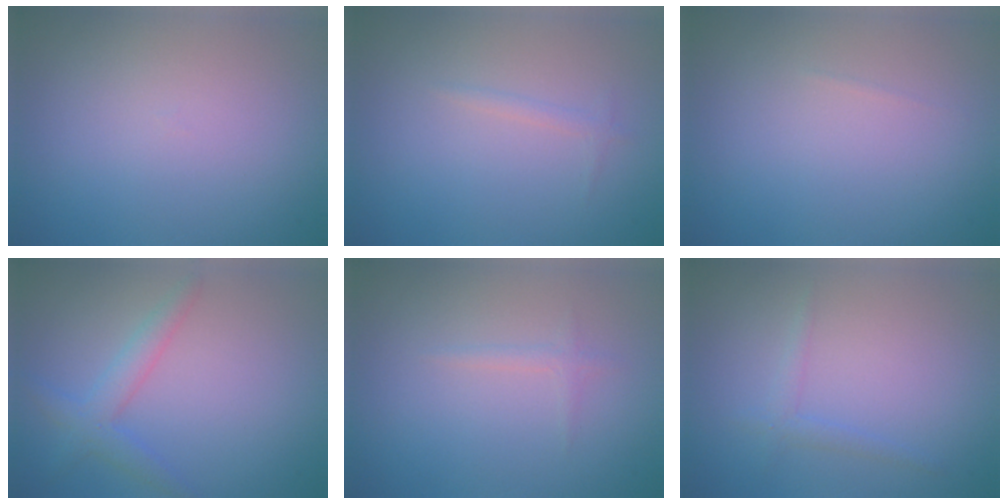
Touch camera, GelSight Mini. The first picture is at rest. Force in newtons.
{"total": 0.7, "press": 0.7, "slide": 0.1}
{"total": 0.0}
{"total": 2.6, "press": 2.6, "slide": 0.2}
{"total": 0.8, "press": 0.8, "slide": 0.1}
{"total": 1.2, "press": 1.2, "slide": 0.1}